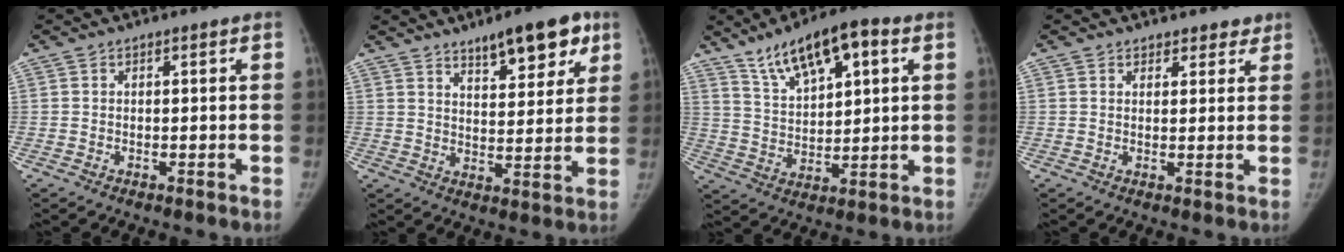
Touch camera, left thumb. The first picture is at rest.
{"total": 11.5, "force": [7.4, 4.1, 7.8], "torque": [-0.079, -0.033, 0.109]}
{"total": 13.5, "force": [7.4, 5.2, 10.1], "torque": [-0.142, -0.015, 0.129]}
{"total": 2.9, "force": [2.3, 1.6, 0.4], "torque": [0.026, -0.012, 0.026]}